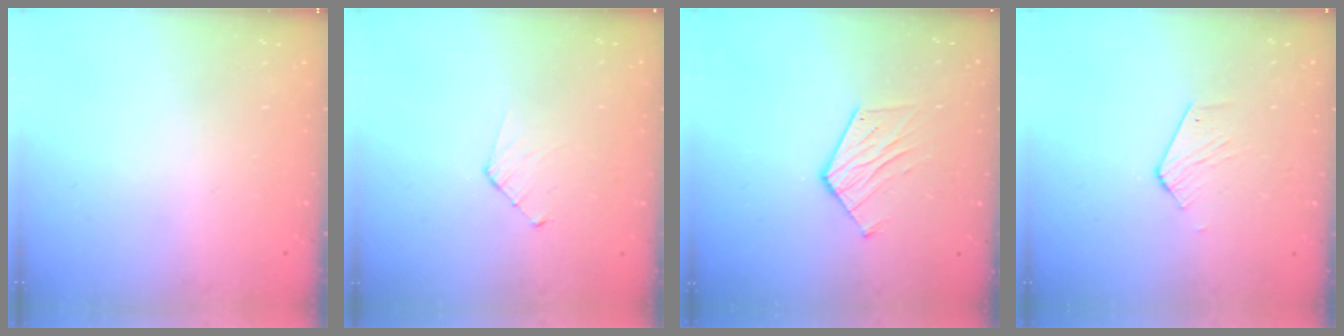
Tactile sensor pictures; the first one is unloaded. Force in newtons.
{"total": 3.8, "press": 3.8, "slide": 0.4}
{"total": 9.7, "press": 9.7, "slide": 0.8}
{"total": 3.5, "press": 3.5, "slide": 0.2}